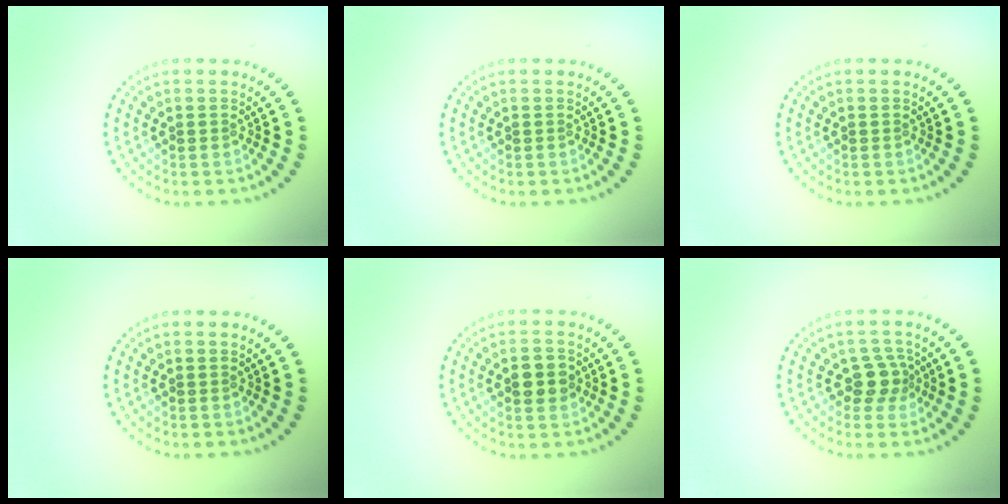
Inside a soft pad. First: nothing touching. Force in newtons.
{"total": 0.0}
{"total": 0.0}
{"total": 0.0}
{"total": 2.9, "press": 2.9, "slide": 0.0}
{"total": 2.3, "press": 2.0, "slide": 1.3}